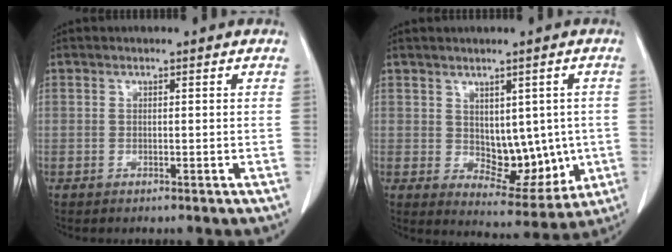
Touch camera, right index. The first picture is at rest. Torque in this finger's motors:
{"motor_torque": [0.11, 0.24, 0.13, 0.02]}